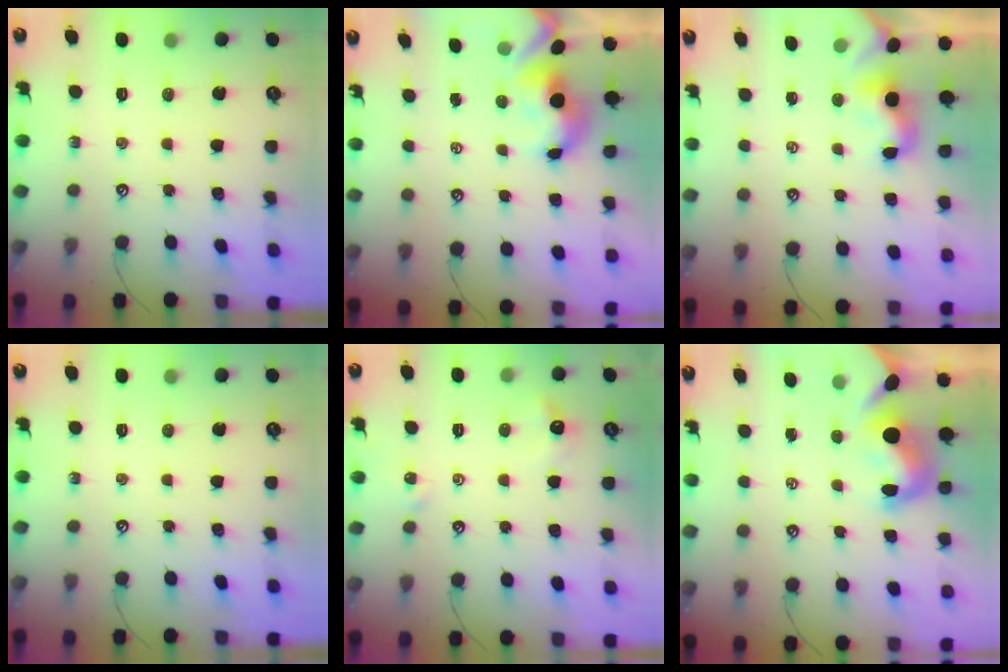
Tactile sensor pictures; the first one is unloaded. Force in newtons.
{"total": 2.1, "press": 2.0, "slide": 0.7}
{"total": 1.8, "press": 1.7, "slide": 0.5}
{"total": 0.0}
{"total": 2.3, "press": 2.2, "slide": 0.6}
{"total": 3.3, "press": 3.1, "slide": 1.2}